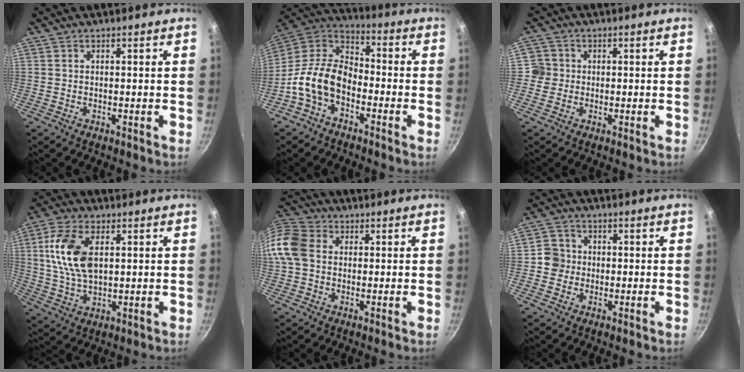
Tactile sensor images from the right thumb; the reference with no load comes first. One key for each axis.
{"total": 13.5, "fx": -5.1, "fy": 8.7, "fz": 9.0, "tx": -0.140, "ty": 0.058, "tz": -0.120}
{"total": 3.1, "fx": -0.2, "fy": 3.1, "fz": 0.4, "tx": 0.016, "ty": 0.010, "tz": -0.010}
{"total": 11.8, "fx": 2.7, "fy": 6.6, "fz": 9.4, "tx": -0.176, "ty": -0.003, "tz": 0.052}
{"total": 12.9, "fx": 1.0, "fy": 10.4, "fz": 7.6, "tx": -0.154, "ty": 0.026, "tz": 0.003}
{"total": 4.4, "fx": -0.5, "fy": 4.3, "fz": 1.0, "tx": 0.009, "ty": 0.012, "tz": -0.020}